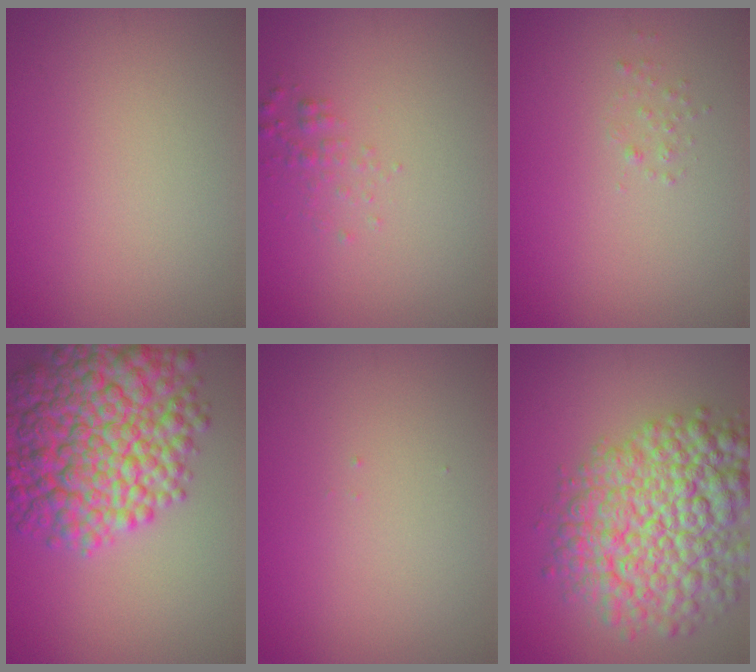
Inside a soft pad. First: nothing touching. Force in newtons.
{"total": 1.1, "press": 1.1, "slide": 0.0}
{"total": 0.6, "press": 0.6, "slide": 0.0}
{"total": 11.5, "press": 11.5, "slide": 0.2}
{"total": 0.0}
{"total": 10.8, "press": 10.8, "slide": 0.4}